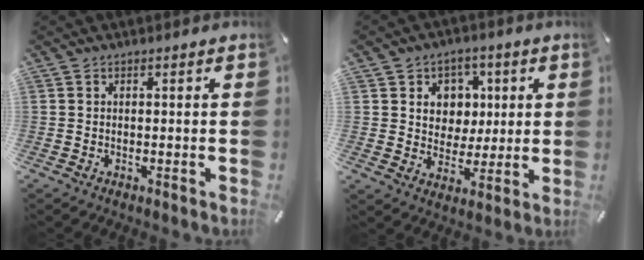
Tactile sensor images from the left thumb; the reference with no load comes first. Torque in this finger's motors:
{"motor_torque": [0.30, 0.25, 0.91, -0.44, 0.23]}